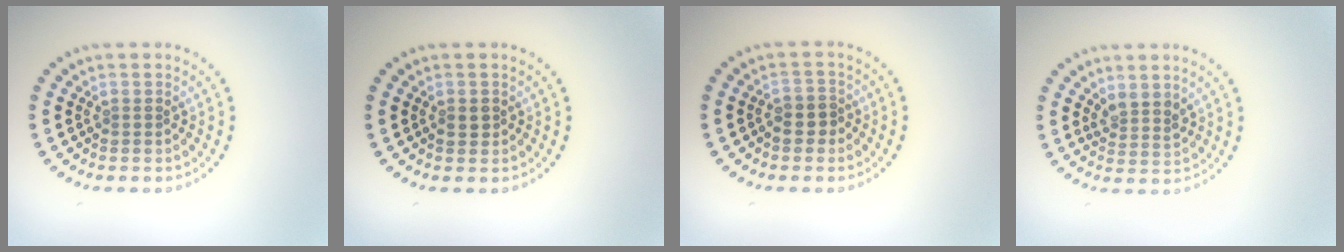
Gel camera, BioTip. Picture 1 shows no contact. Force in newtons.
{"total": 1.2, "press": 1.2, "slide": 0.2}
{"total": 2.0, "press": 1.8, "slide": 0.8}
{"total": 2.0, "press": 1.6, "slide": 1.1}